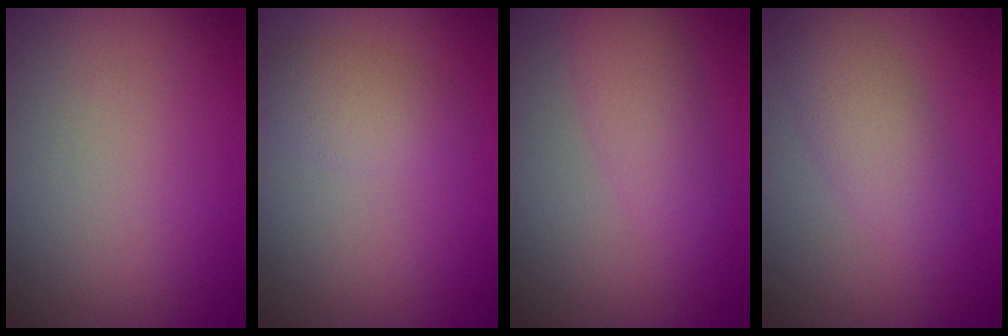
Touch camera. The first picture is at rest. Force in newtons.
{"total": 2.4, "press": 2.4, "slide": 0.1}
{"total": 2.7, "press": 2.7, "slide": 0.1}
{"total": 3.2, "press": 3.2, "slide": 0.0}